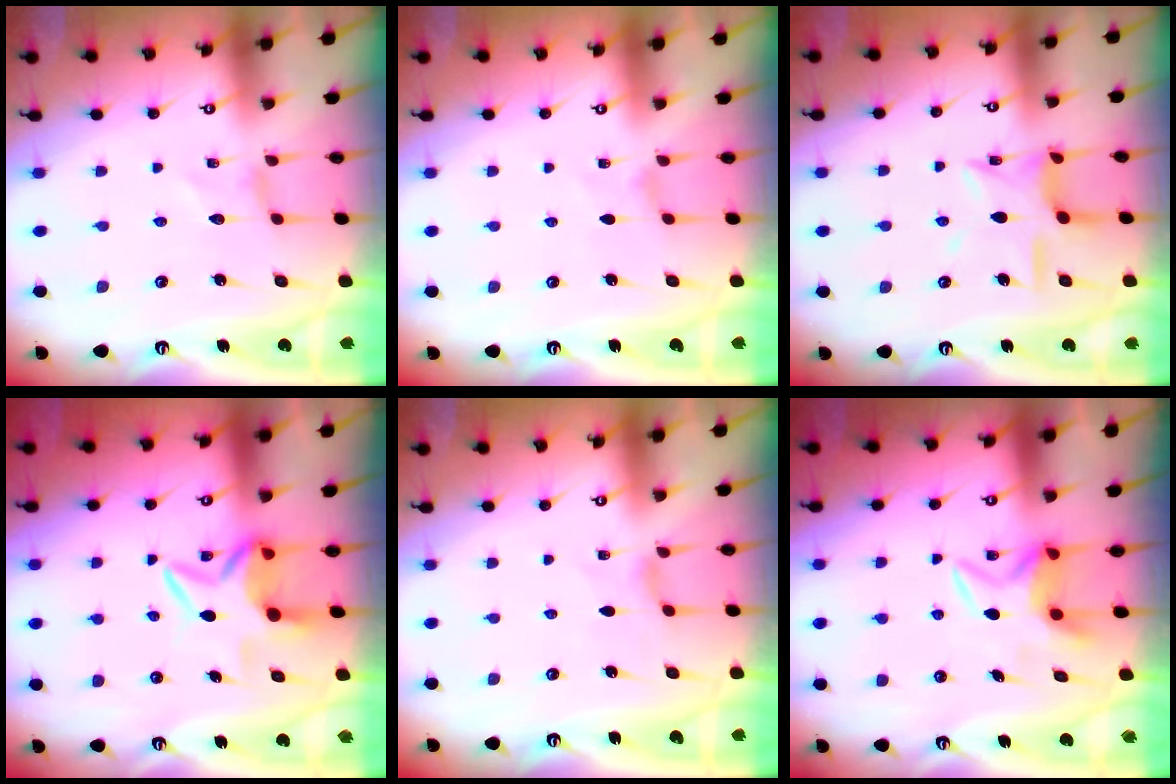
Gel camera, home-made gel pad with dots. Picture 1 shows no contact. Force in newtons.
{"total": 0.0}
{"total": 12.0, "press": 12.0, "slide": 0.9}
{"total": 7.4, "press": 7.3, "slide": 1.0}
{"total": 1.7, "press": 1.7, "slide": 0.3}
{"total": 5.5, "press": 5.5, "slide": 0.3}